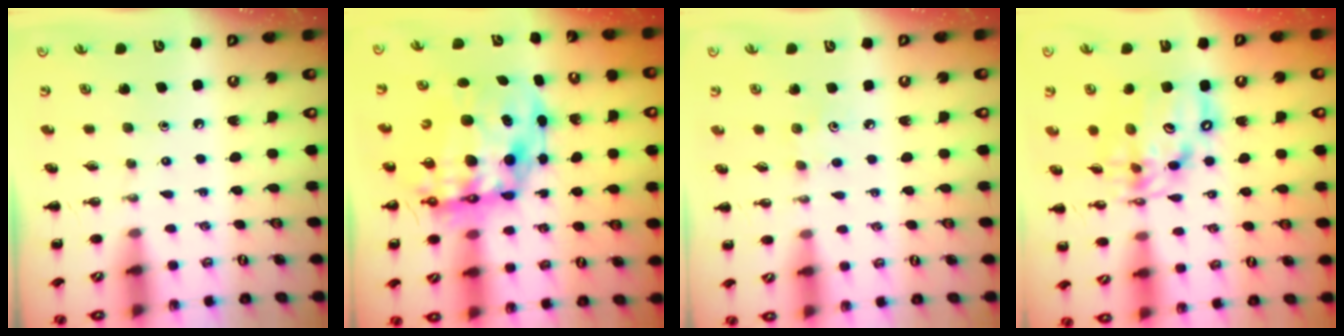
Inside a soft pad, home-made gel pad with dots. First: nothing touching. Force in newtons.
{"total": 15.8, "press": 15.3, "slide": 3.8}
{"total": 3.5, "press": 3.4, "slide": 0.8}
{"total": 14.2, "press": 13.8, "slide": 3.4}